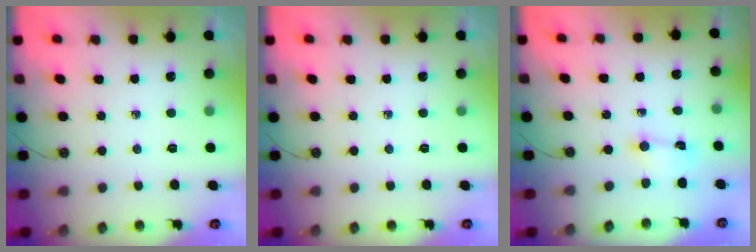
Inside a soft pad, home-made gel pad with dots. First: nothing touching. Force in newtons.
{"total": 0.0}
{"total": 1.3, "press": 1.2, "slide": 0.5}